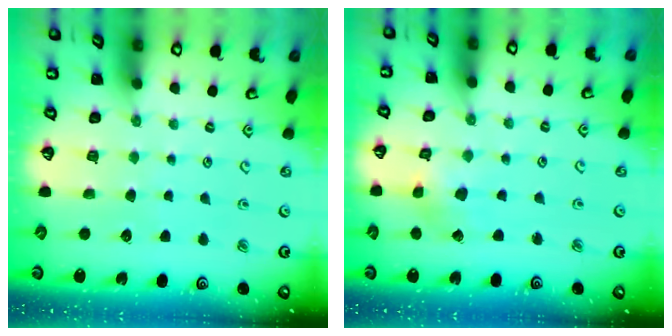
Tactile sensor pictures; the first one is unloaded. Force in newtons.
{"total": 2.1, "press": 2.1, "slide": 0.3}